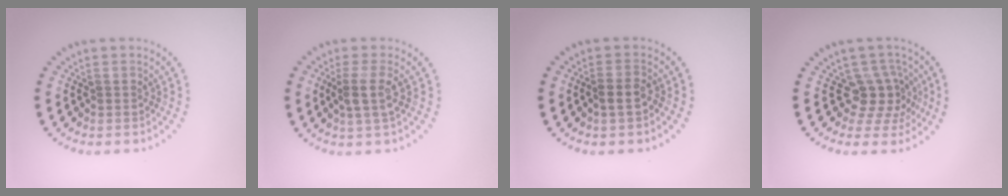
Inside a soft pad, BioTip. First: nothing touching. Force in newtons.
{"total": 2.3, "press": 2.0, "slide": 1.2}
{"total": 1.4, "press": 1.3, "slide": 0.5}
{"total": 3.5, "press": 2.7, "slide": 2.3}